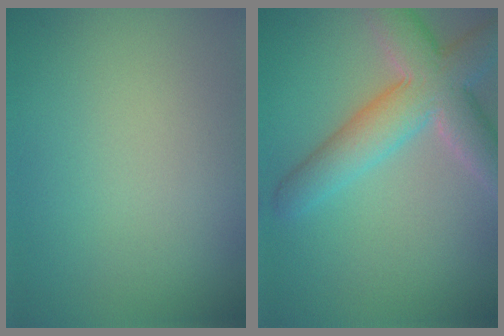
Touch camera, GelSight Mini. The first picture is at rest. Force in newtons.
{"total": 6.9, "press": 6.9, "slide": 0.4}